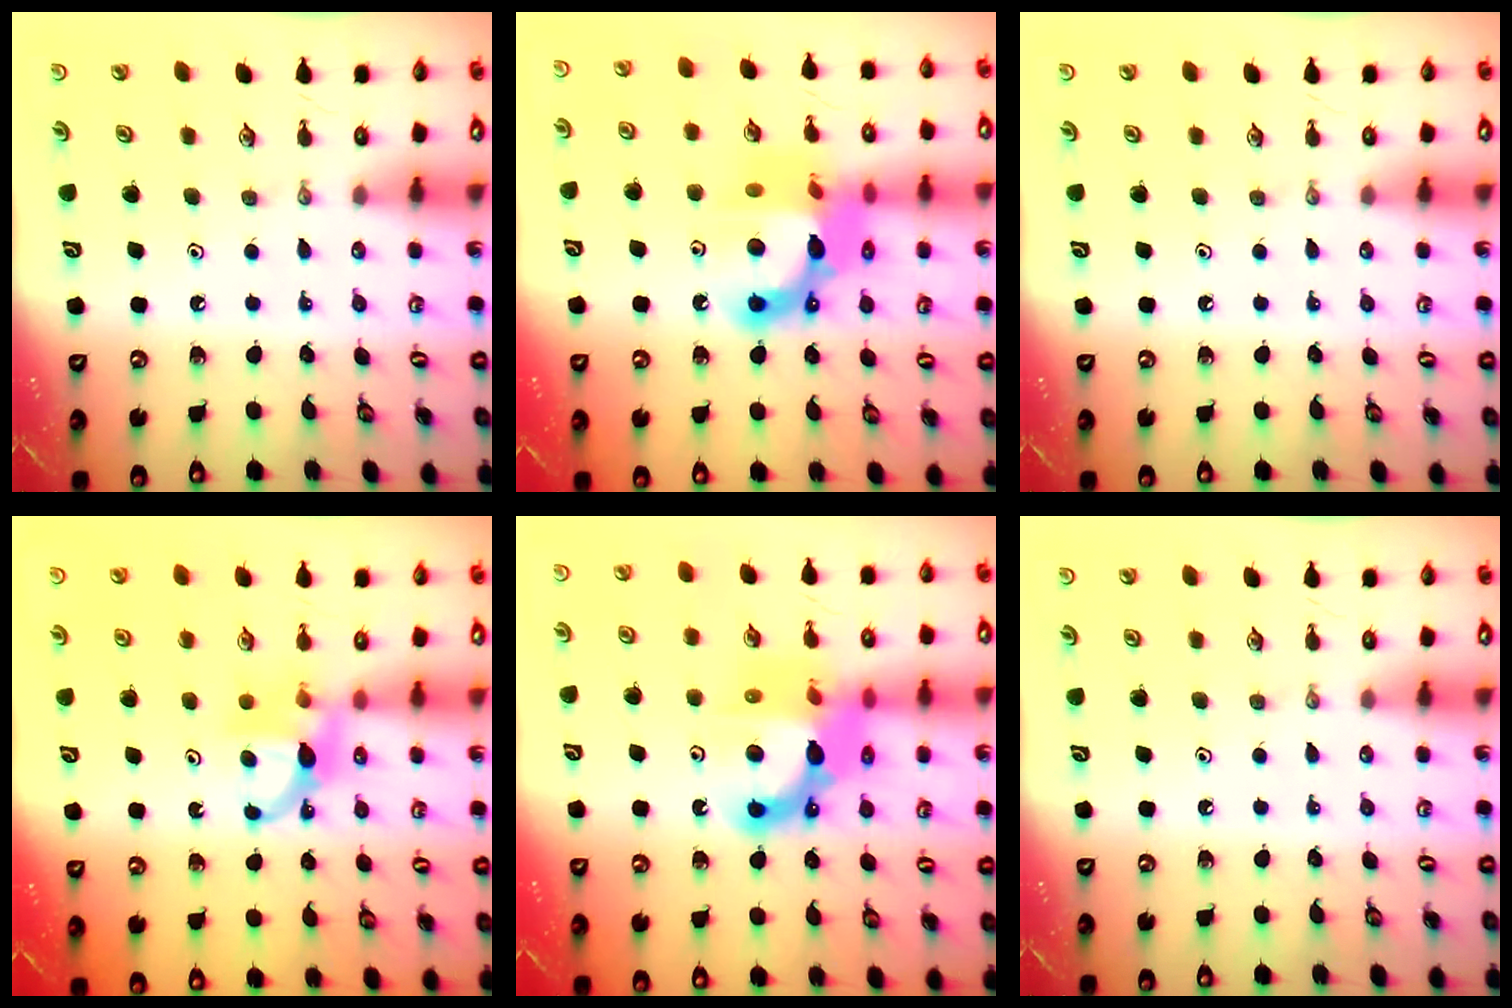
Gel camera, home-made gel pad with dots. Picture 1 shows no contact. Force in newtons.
{"total": 16.7, "press": 16.6, "slide": 1.4}
{"total": 0.0}
{"total": 7.7, "press": 7.7, "slide": 0.1}
{"total": 15.4, "press": 15.4, "slide": 1.2}
{"total": 0.0}